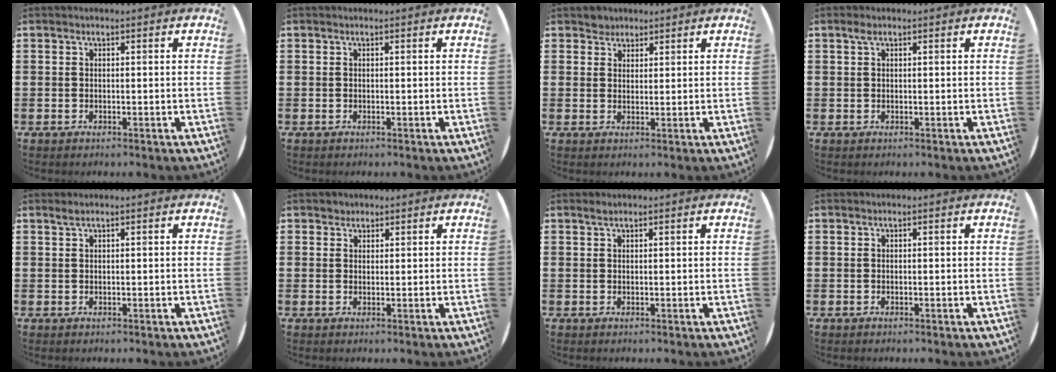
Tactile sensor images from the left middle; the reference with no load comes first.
{"total": 0.0}
{"total": 2.0, "force": [1.7, 1.0, -0.2], "torque": [0.009, 0.001, 0.033]}
{"total": 0.8, "force": [0.4, 0.3, 0.6], "torque": [-0.011, 0.005, 0.007]}
{"total": 0.6, "force": [0.5, 0.0, 0.4], "torque": [-0.007, 0.000, 0.009]}
{"total": 1.2, "force": [1.1, 0.6, -0.1], "torque": [0.001, 0.002, 0.022]}
{"total": 0.7, "force": [0.6, 0.1, 0.4], "torque": [-0.007, 0.002, 0.011]}
{"total": 0.0}